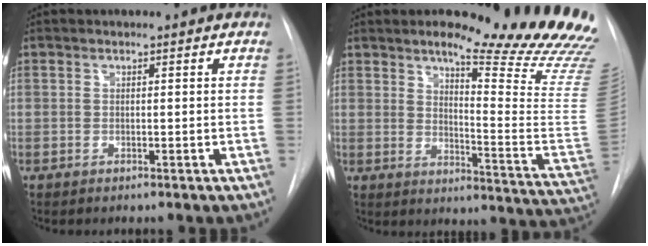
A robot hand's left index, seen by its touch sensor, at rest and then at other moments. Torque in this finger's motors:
{"motor_torque": [0.09, -0.44, 0.08, 0.09]}